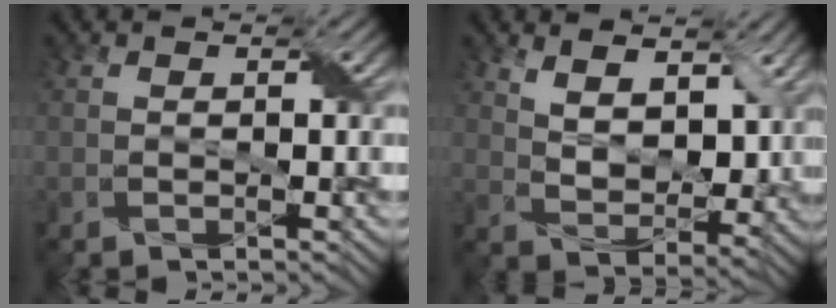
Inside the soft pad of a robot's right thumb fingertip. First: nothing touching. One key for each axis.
{"total": 7.2, "fx": 4.2, "fy": 3.8, "fz": 4.5, "tx": -0.097, "ty": -0.010, "tz": 0.075}